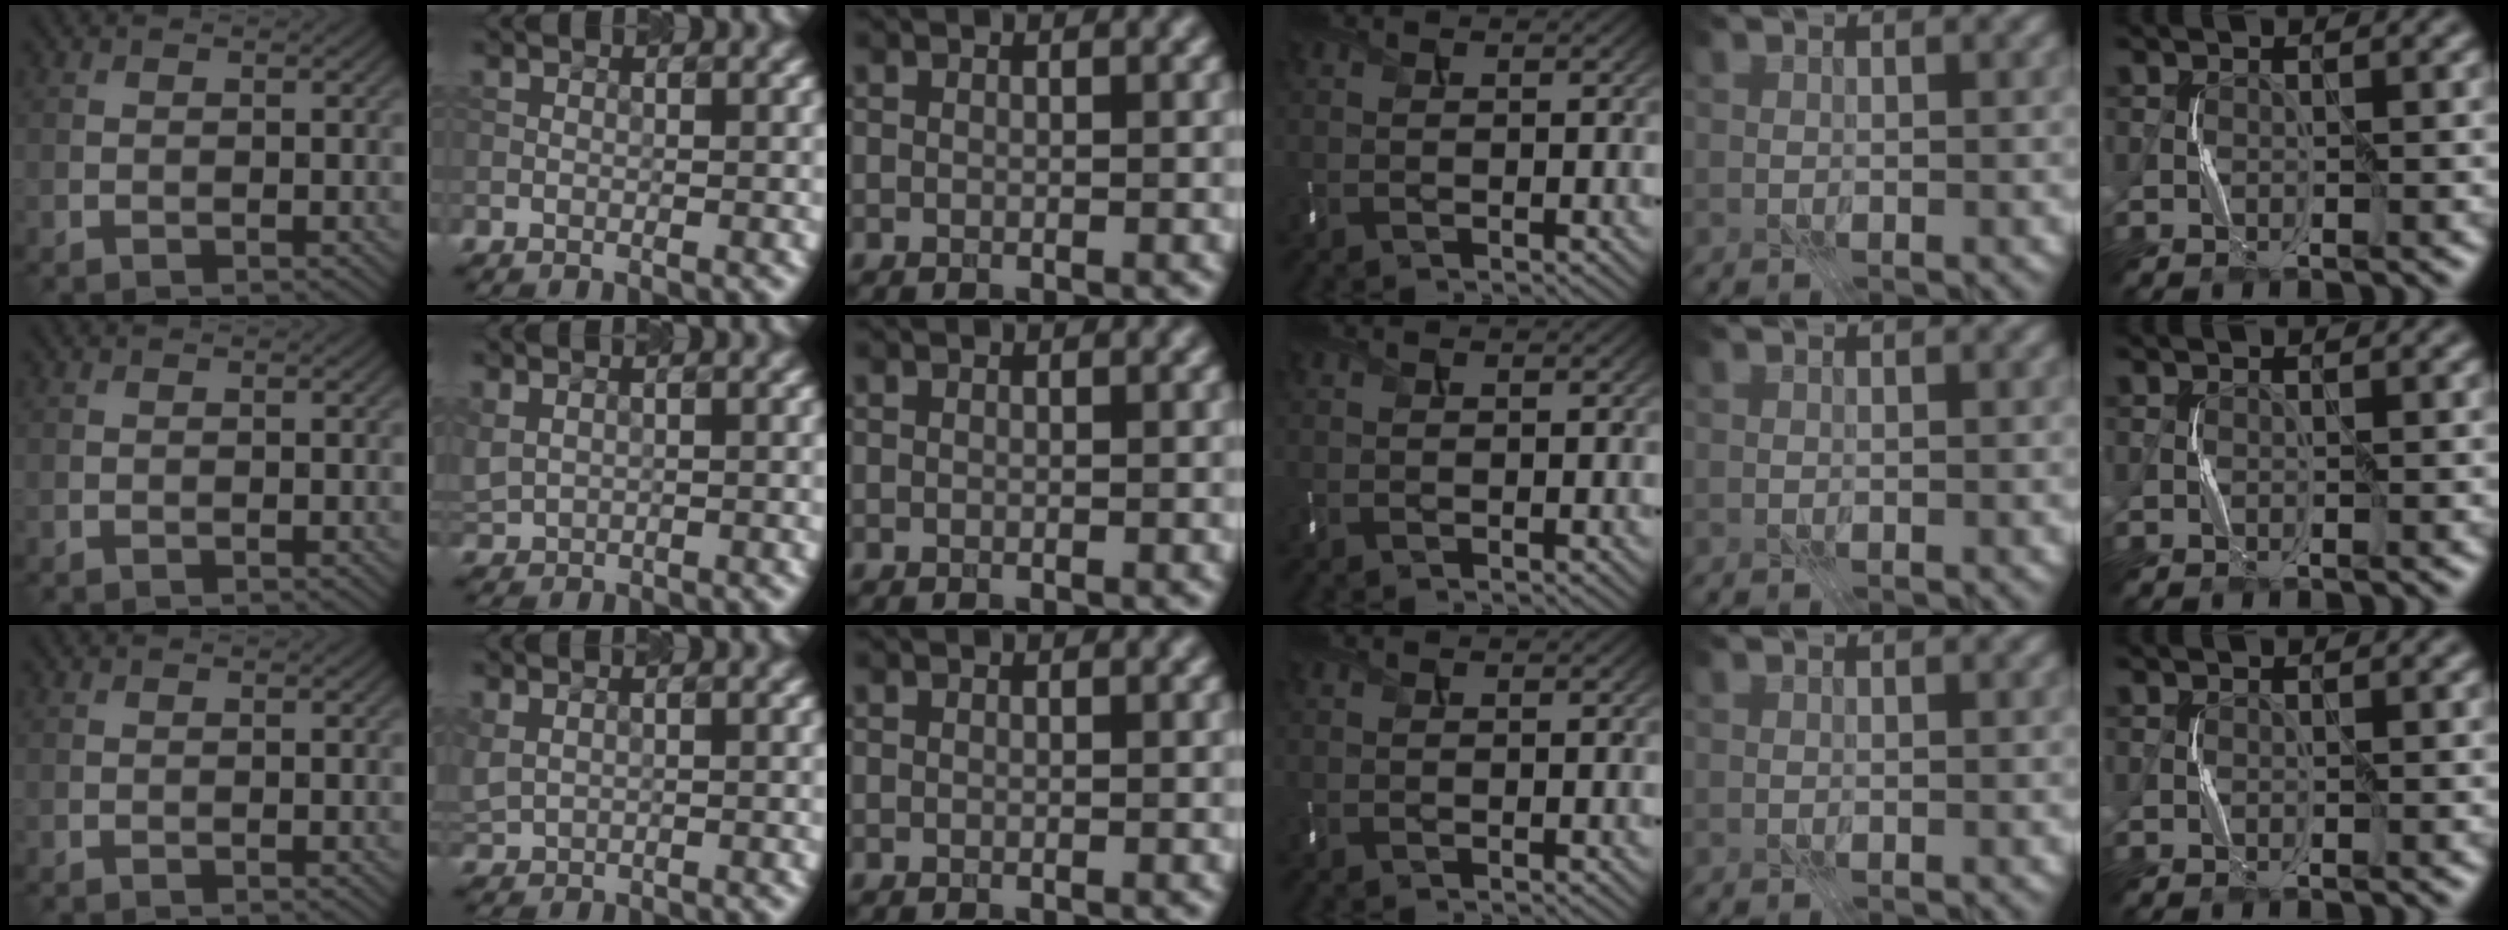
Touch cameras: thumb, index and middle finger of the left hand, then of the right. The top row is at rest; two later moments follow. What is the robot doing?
{"motion": "press", "object": "mouse"}